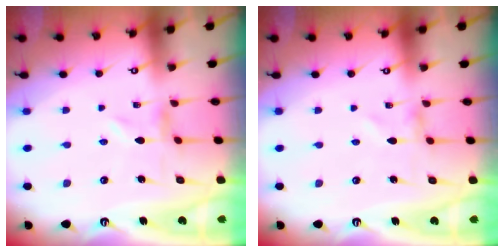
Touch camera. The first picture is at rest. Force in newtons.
{"total": 0.0}